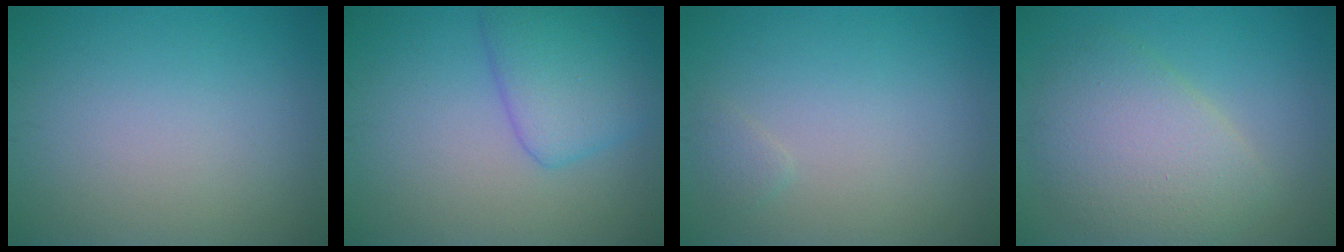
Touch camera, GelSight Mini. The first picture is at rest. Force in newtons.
{"total": 4.8, "press": 4.8, "slide": 0.1}
{"total": 0.8, "press": 0.8, "slide": 0.1}
{"total": 5.7, "press": 5.7, "slide": 0.3}